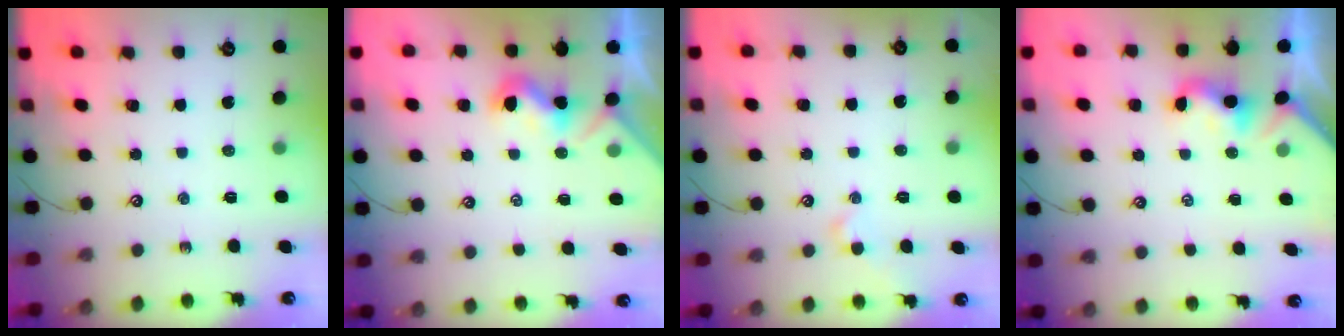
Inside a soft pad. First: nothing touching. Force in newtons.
{"total": 0.9, "press": 0.8, "slide": 0.2}
{"total": 0.0}
{"total": 2.0, "press": 2.0, "slide": 0.5}